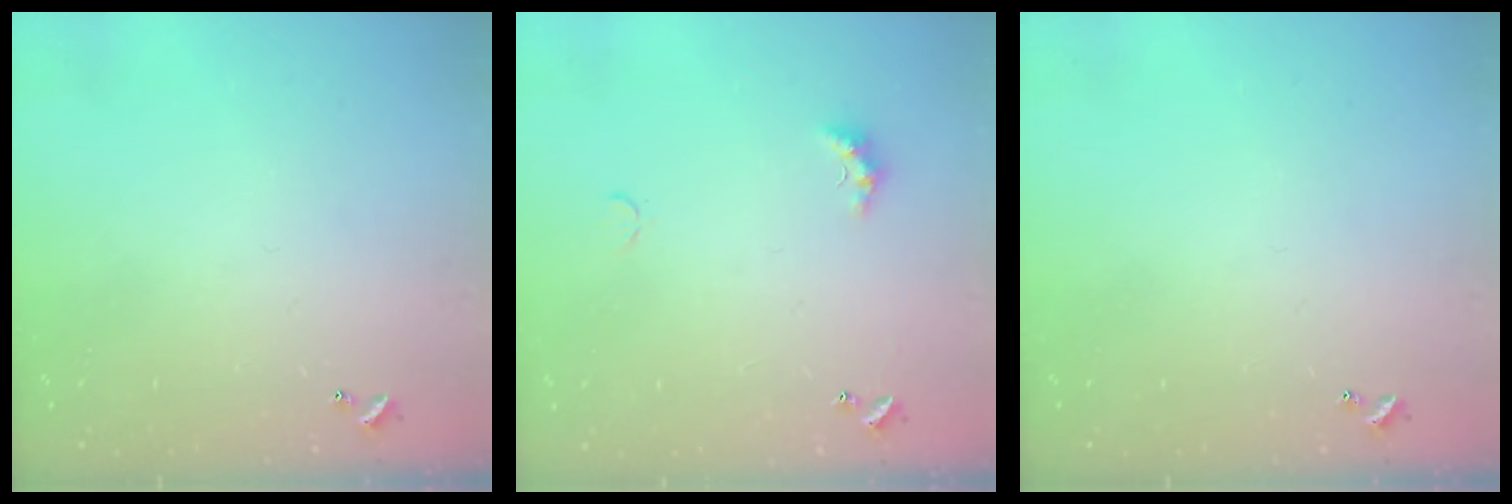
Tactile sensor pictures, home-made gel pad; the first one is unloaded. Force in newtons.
{"total": 2.8, "press": 2.8, "slide": 0.7}
{"total": 0.0}